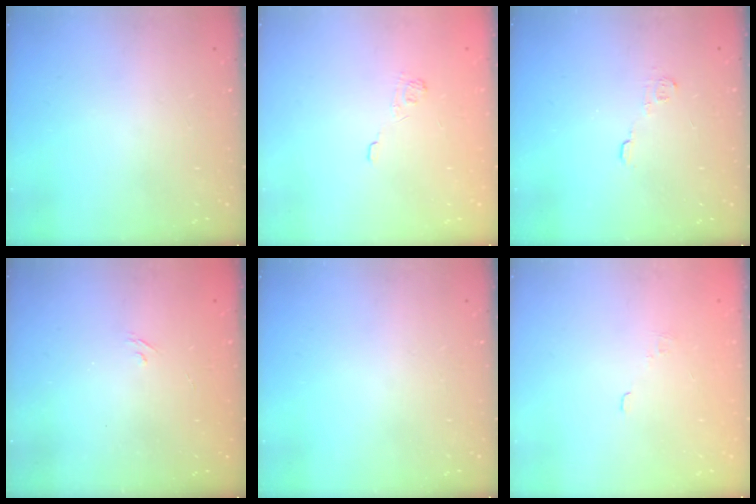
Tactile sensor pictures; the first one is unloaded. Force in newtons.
{"total": 2.3, "press": 1.9, "slide": 1.4}
{"total": 4.8, "press": 4.8, "slide": 0.4}
{"total": 2.0, "press": 1.7, "slide": 1.2}
{"total": 0.0}
{"total": 1.8, "press": 1.3, "slide": 1.2}